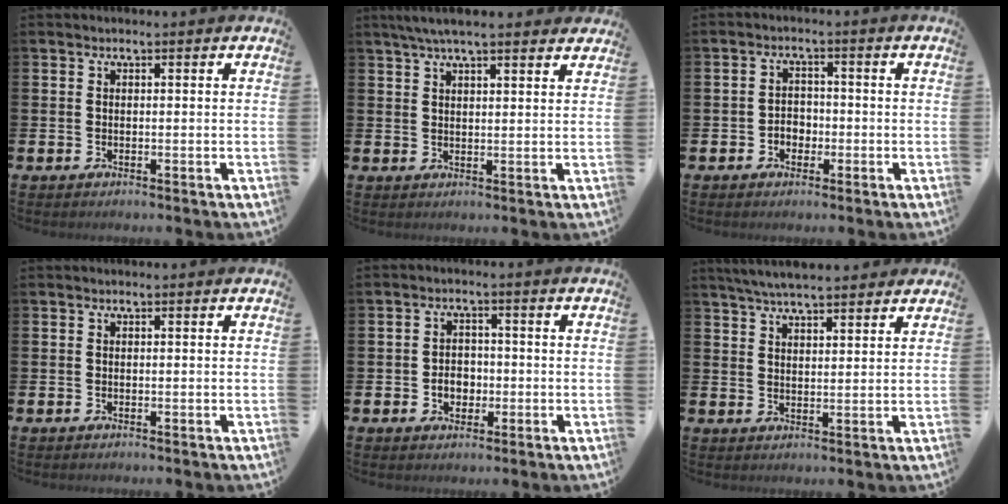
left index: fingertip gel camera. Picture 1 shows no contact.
{"total": 5.0, "force": [4.4, 0.6, 2.2], "torque": [-0.050, -0.008, 0.080]}
{"total": 2.5, "force": [-1.2, 2.0, 0.9], "torque": [-0.010, 0.001, -0.029]}
{"total": 0.0}
{"total": 3.0, "force": [-0.9, 2.4, 1.6], "torque": [-0.016, -0.004, -0.024]}
{"total": 5.2, "force": [4.9, 0.6, 1.4], "torque": [-0.037, -0.014, 0.090]}